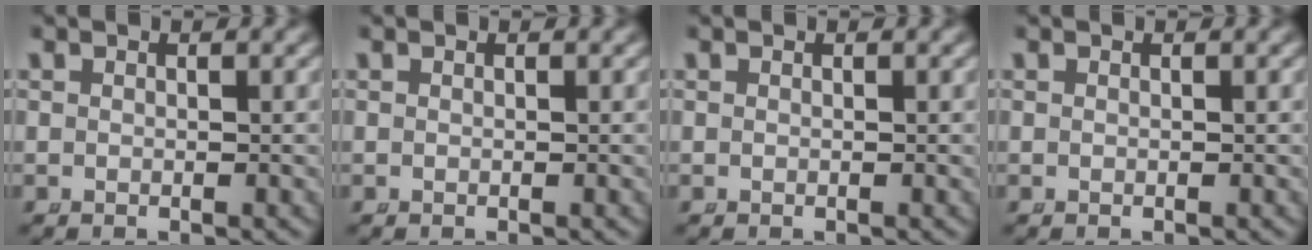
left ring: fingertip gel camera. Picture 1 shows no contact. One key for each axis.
{"total": 0.0}
{"total": 0.0}
{"total": 0.0}